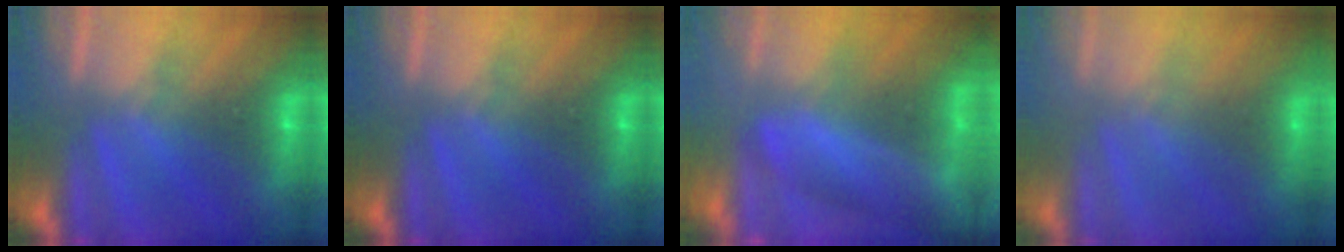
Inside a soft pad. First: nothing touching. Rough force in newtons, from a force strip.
{"total": 0.0}
{"total": 4.0}
{"total": 2.9}